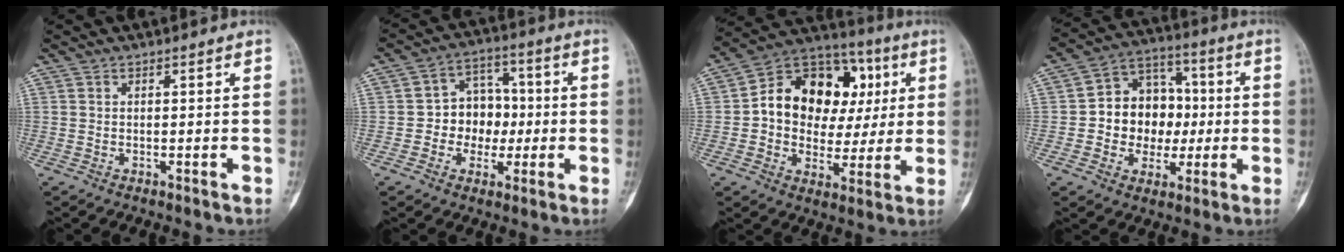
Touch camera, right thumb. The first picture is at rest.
{"total": 9.5, "force": [-0.9, 7.9, 5.2], "torque": [-0.024, 0.029, -0.022]}
{"total": 19.5, "force": [3.2, 14.8, 12.4], "torque": [-0.136, 0.036, 0.053]}
{"total": 13.4, "force": [-0.5, 11.2, 7.3], "torque": [-0.054, 0.032, -0.010]}